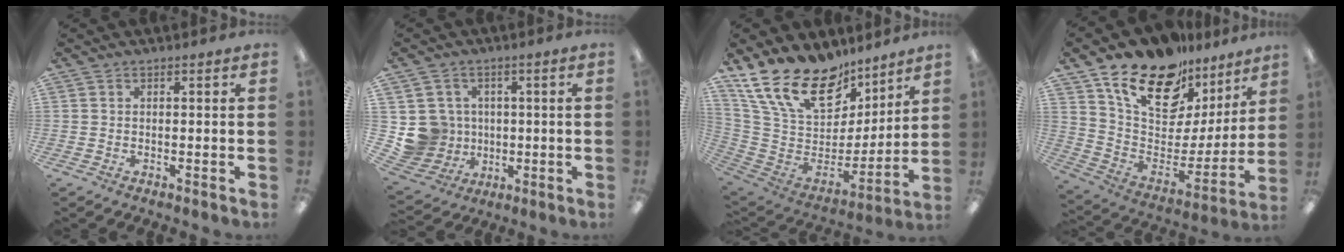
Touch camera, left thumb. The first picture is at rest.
{"total": 8.7, "force": [0.0, 8.6, 1.2], "torque": [-0.051, 0.003, 0.013]}
{"total": 21.9, "force": [16.0, 10.9, 10.3], "torque": [-0.197, -0.107, 0.298]}
{"total": 20.2, "force": [14.5, 10.2, 9.6], "torque": [-0.171, -0.100, 0.260]}